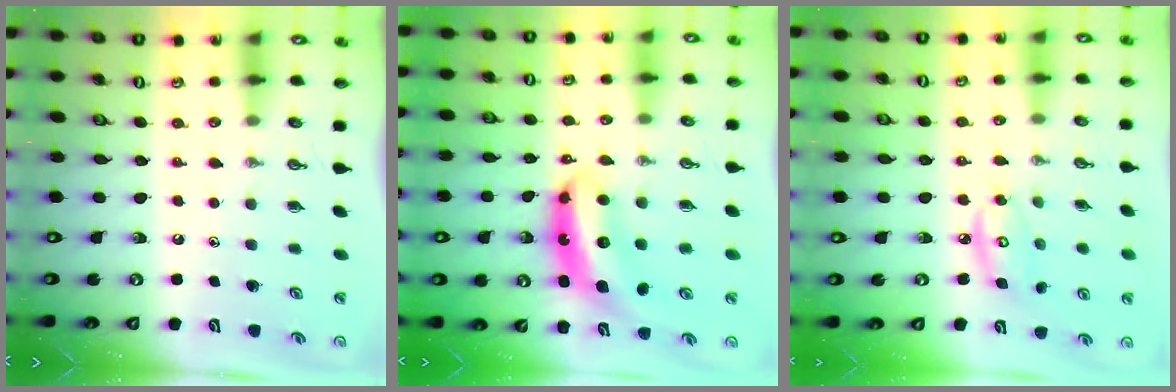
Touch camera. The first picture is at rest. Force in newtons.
{"total": 8.4, "press": 8.3, "slide": 0.9}
{"total": 7.7, "press": 7.7, "slide": 0.5}